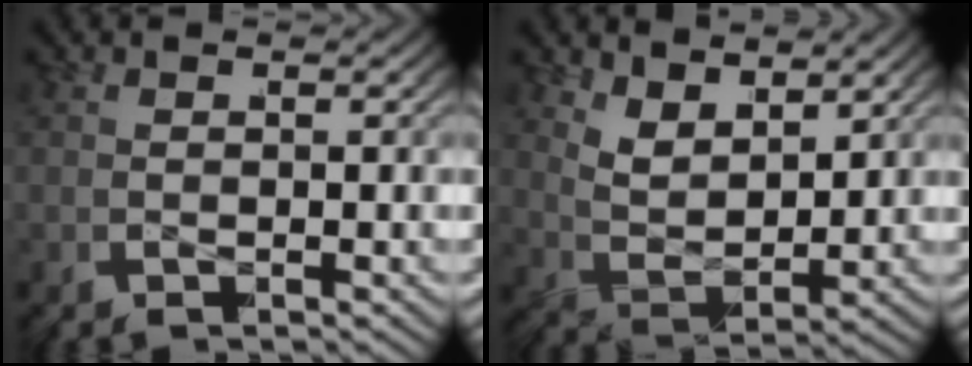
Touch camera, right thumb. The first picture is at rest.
{"total": 5.7, "force": [1.5, 3.8, 3.9], "torque": [-0.098, -0.026, 0.035]}